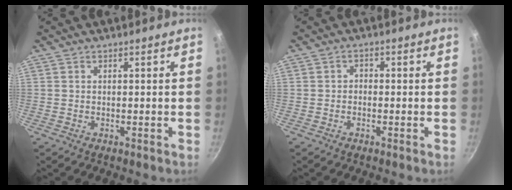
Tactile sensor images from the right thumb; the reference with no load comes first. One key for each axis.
{"total": 1.5, "fx": -0.6, "fy": 1.1, "fz": 0.7, "tx": -0.009, "ty": 0.010, "tz": -0.014}